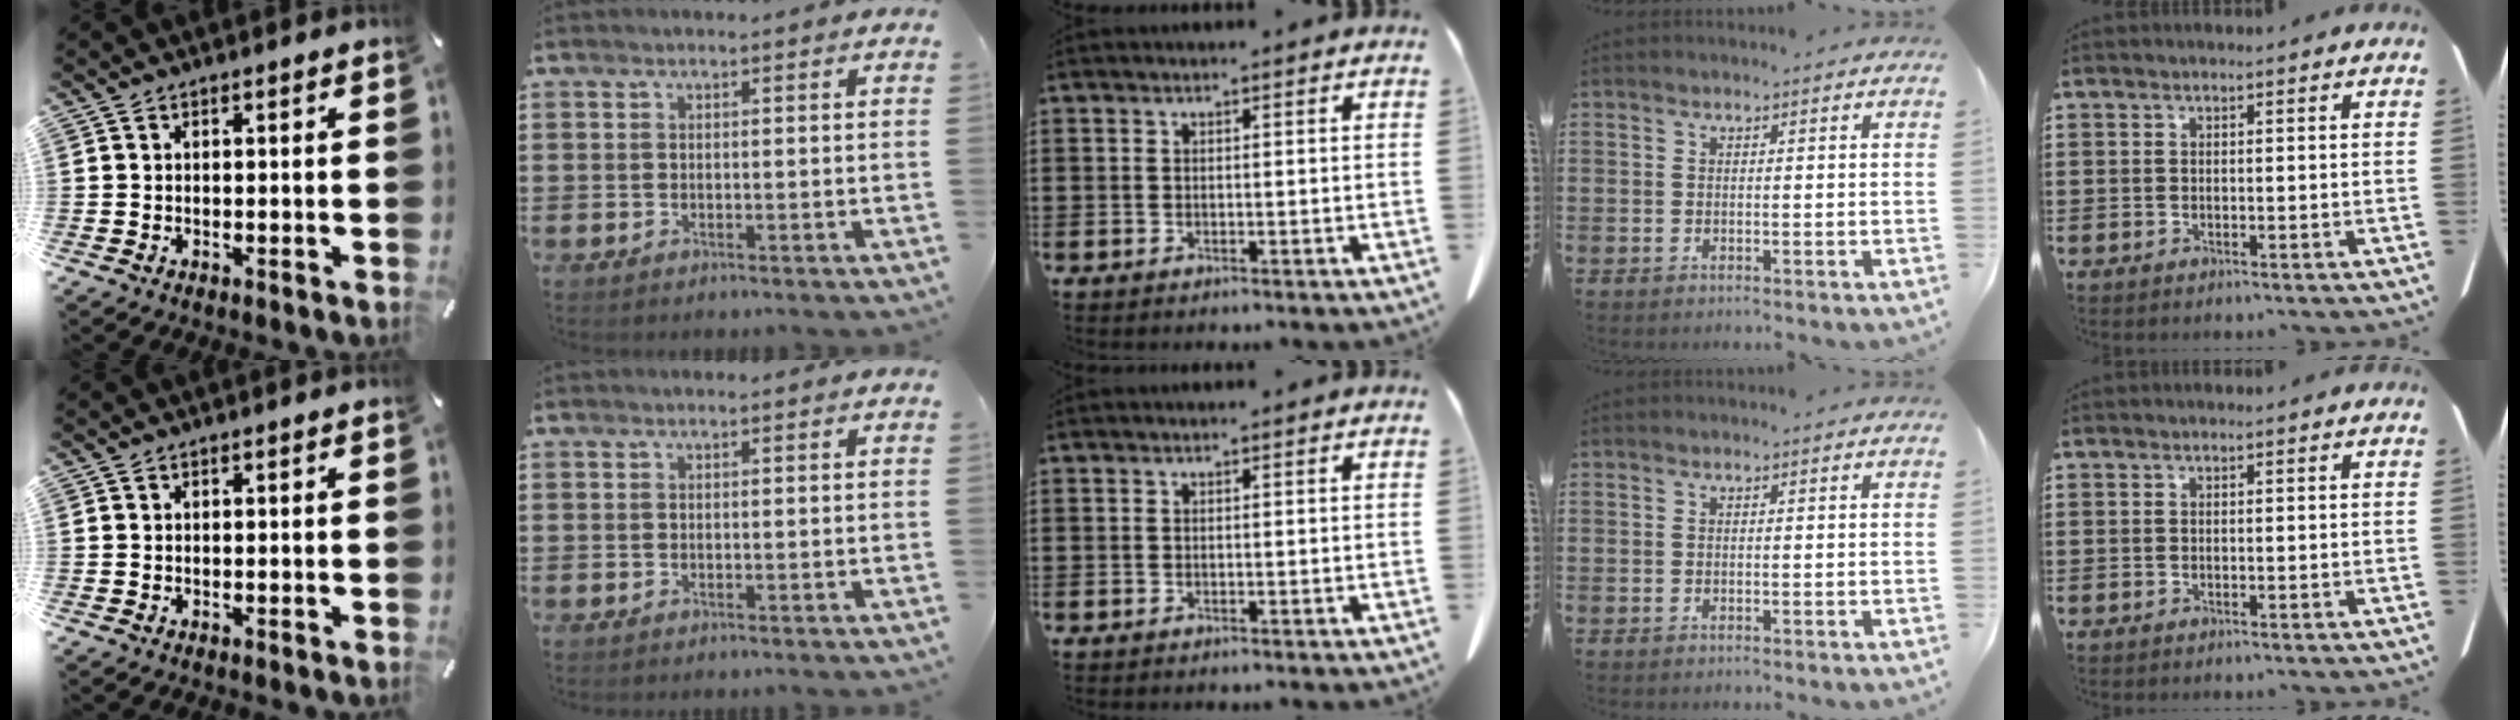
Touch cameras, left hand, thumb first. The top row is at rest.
{}